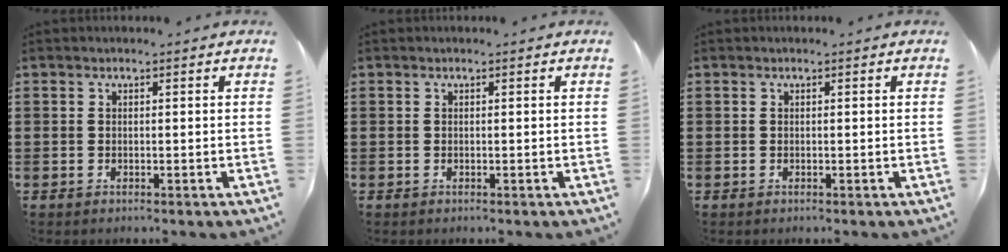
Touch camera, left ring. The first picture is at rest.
{"total": 0.0}
{"total": 0.0}